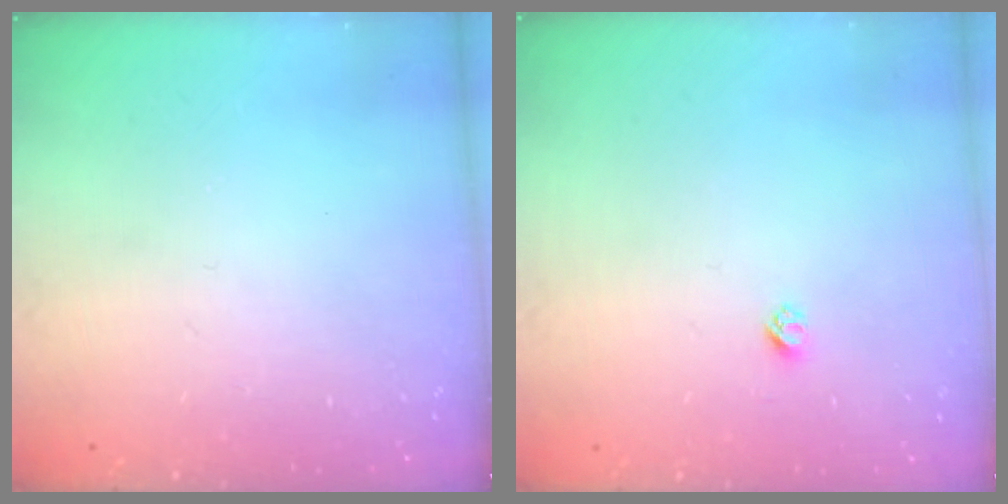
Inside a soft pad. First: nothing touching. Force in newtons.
{"total": 2.3, "press": 2.3, "slide": 0.2}